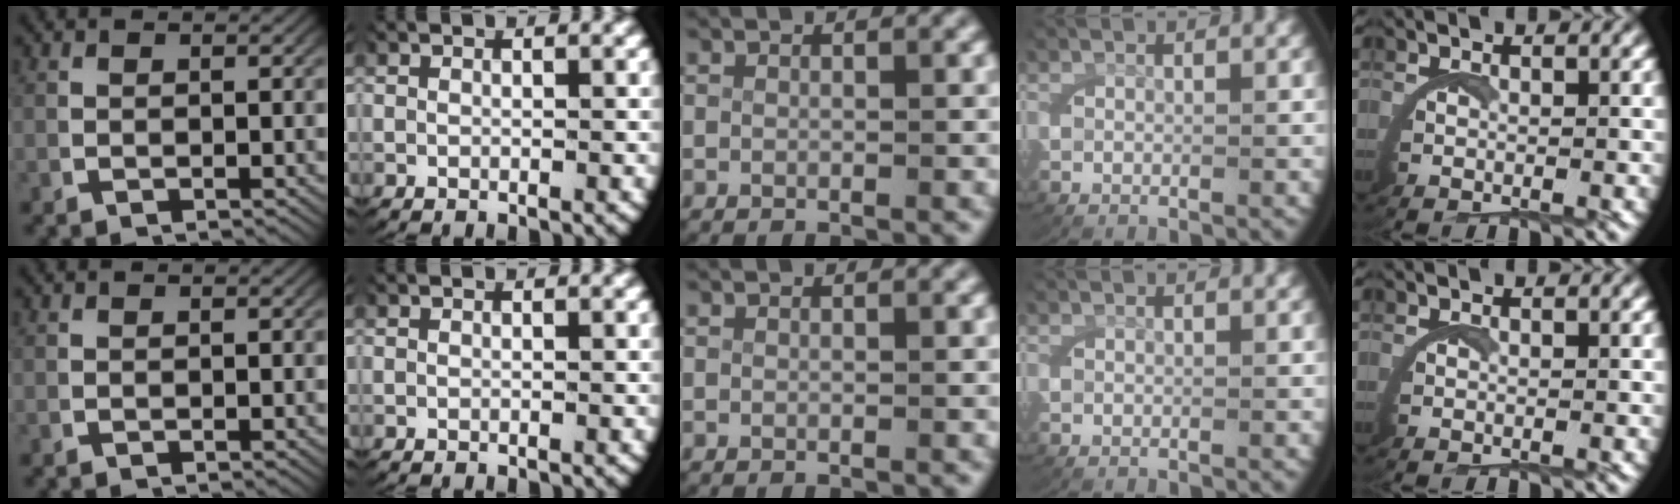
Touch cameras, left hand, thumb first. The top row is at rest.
{"ring": {"total": 0.9, "force": [0.0, -0.9, -0.3], "torque": [0.000, -0.008, 0.010]}}